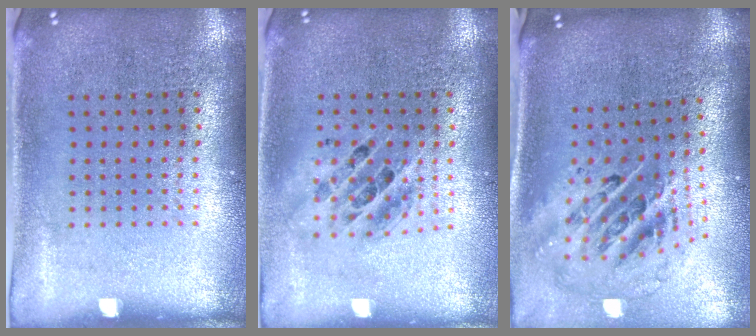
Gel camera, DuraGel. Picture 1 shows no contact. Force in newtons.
{"total": 1.3, "press": 1.1, "slide": 0.7}
{"total": 2.7, "press": 1.9, "slide": 2.0}